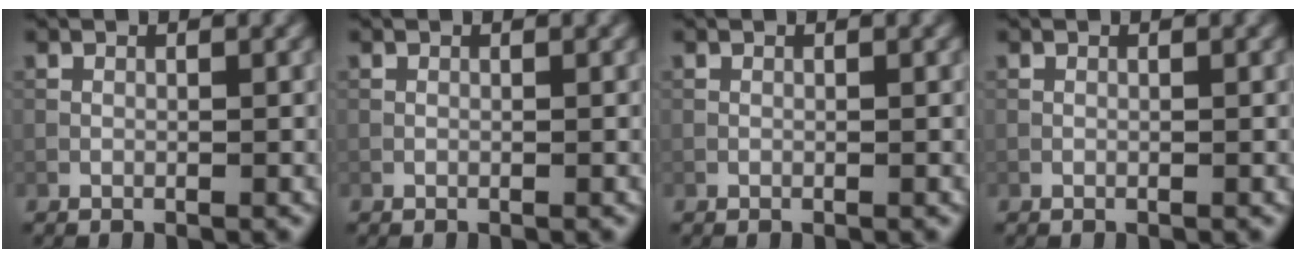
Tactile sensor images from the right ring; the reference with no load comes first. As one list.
[{"total": 0.0}, {"total": 0.0}, {"total": 0.0}]